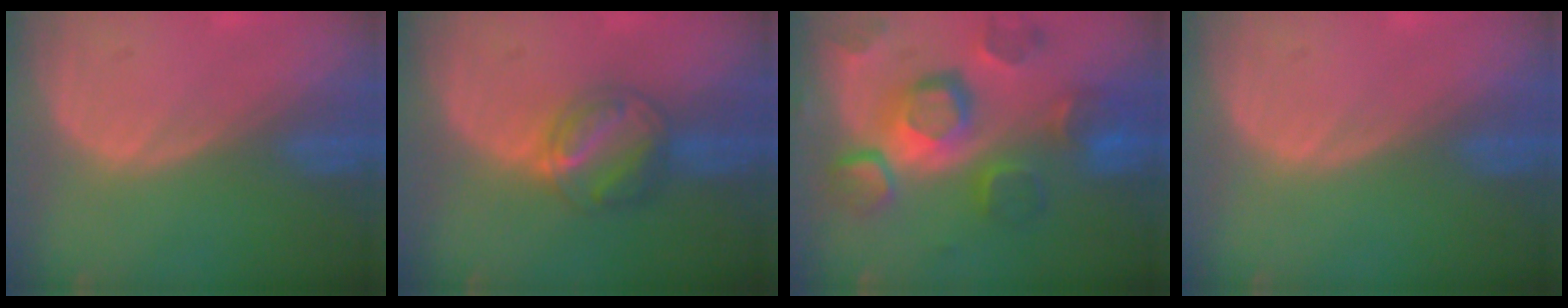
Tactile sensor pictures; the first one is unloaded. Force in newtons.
{"total": 5.8, "press": 5.7, "slide": 1.0}
{"total": 12.3, "press": 10.7, "slide": 6.0}
{"total": 0.0}